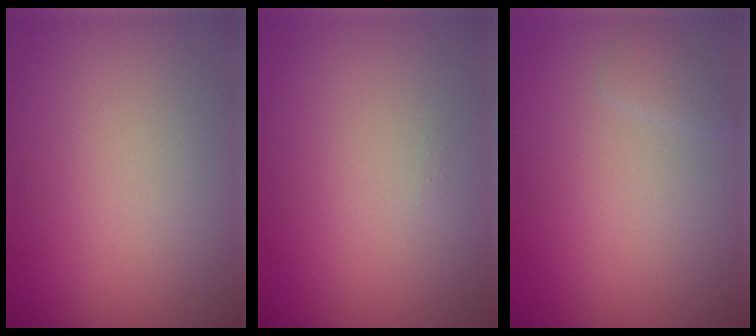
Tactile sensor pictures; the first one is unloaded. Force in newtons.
{"total": 0.0}
{"total": 1.1, "press": 1.1, "slide": 0.1}